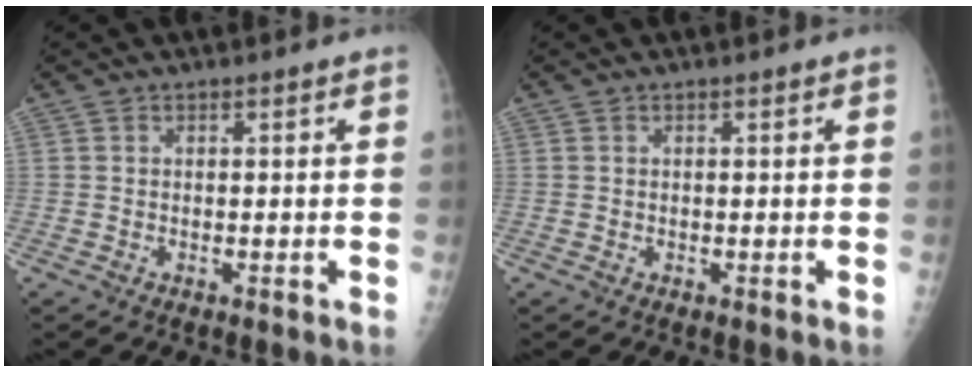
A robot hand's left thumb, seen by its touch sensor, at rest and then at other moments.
{"total": 0.0}